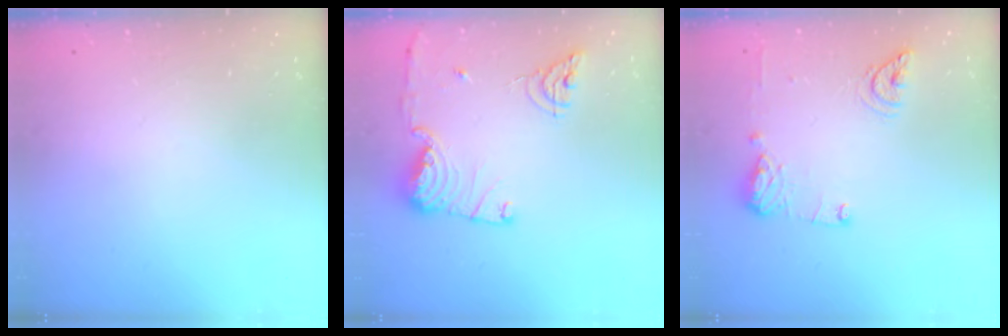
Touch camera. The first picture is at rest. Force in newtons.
{"total": 13.7, "press": 13.6, "slide": 1.5}
{"total": 13.7, "press": 12.7, "slide": 5.1}